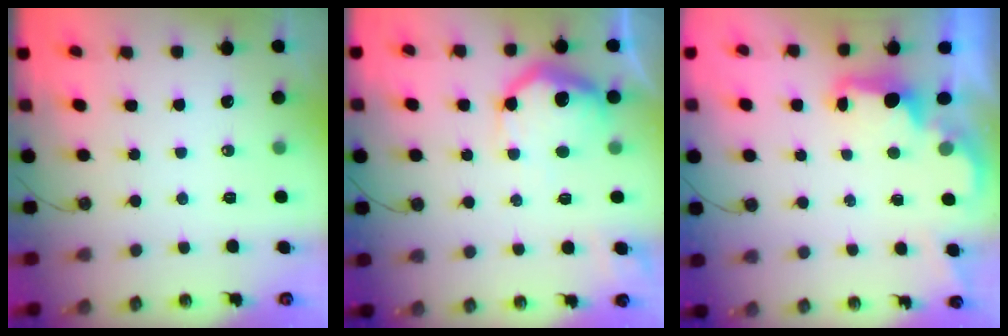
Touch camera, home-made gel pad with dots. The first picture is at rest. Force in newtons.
{"total": 16.2, "press": 16.1, "slide": 1.3}
{"total": 2.2, "press": 2.1, "slide": 0.8}